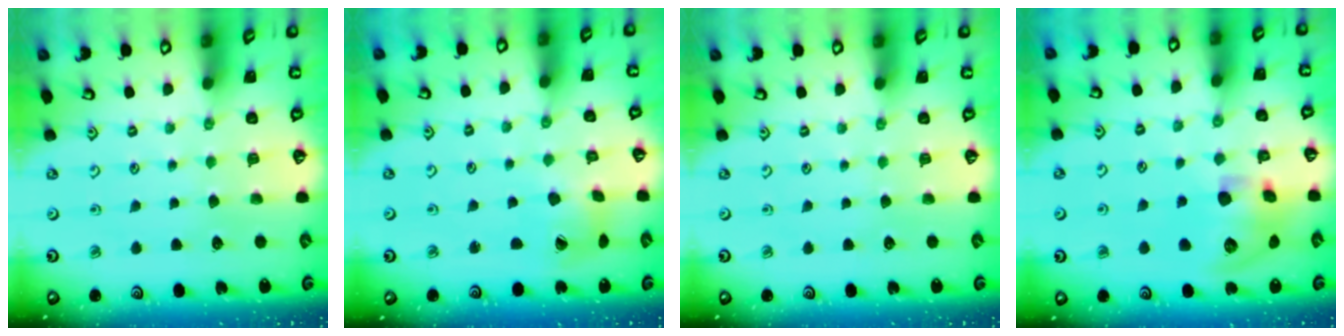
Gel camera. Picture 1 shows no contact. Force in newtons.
{"total": 6.1, "press": 6.1, "slide": 0.7}
{"total": 0.0}
{"total": 13.7, "press": 13.5, "slide": 2.0}